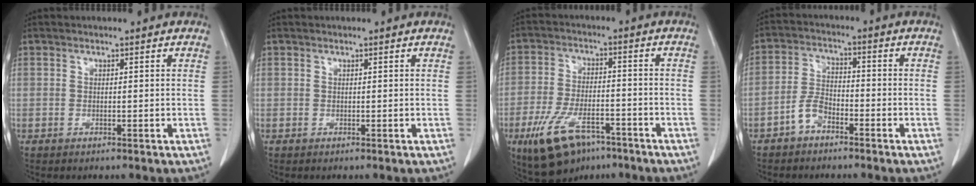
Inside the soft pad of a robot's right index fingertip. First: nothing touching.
{"total": 0.0}
{"total": 12.1, "force": [-7.4, 5.0, 8.2], "torque": [-0.166, -0.007, -0.121]}
{"total": 4.4, "force": [-3.0, 2.1, 2.6], "torque": [-0.059, 0.012, -0.057]}